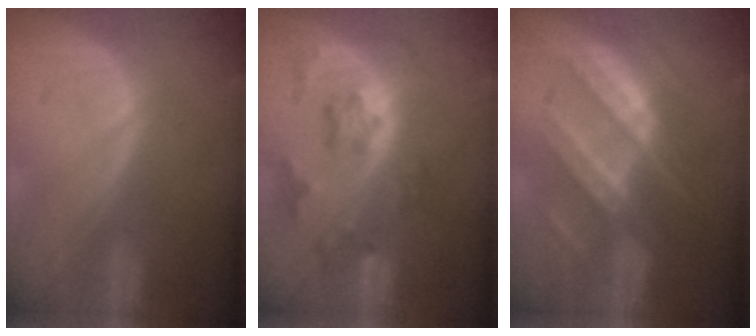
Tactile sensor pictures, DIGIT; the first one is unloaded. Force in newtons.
{"total": 7.4, "press": 6.6, "slide": 3.4}
{"total": 8.6, "press": 8.6, "slide": 0.5}